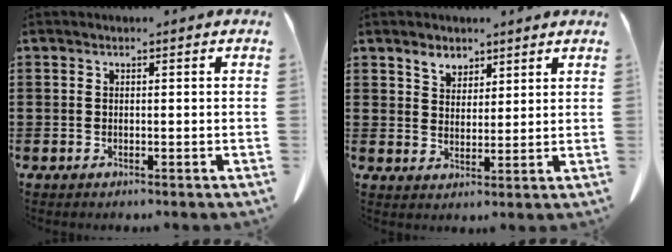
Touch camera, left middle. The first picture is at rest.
{"total": 3.7, "force": [3.0, 2.1, 0.6], "torque": [-0.015, 0.000, 0.055]}